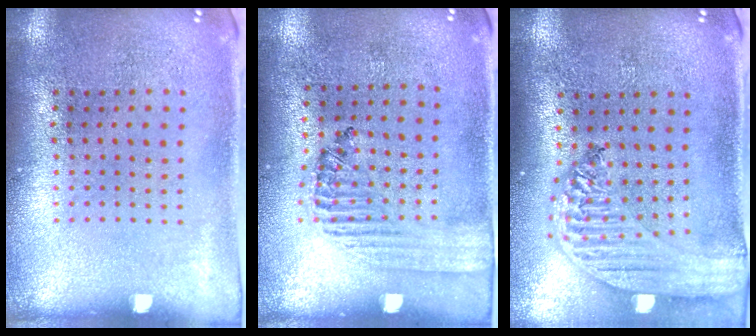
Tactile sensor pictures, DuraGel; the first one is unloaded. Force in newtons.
{"total": 1.4, "press": 1.2, "slide": 0.7}
{"total": 2.8, "press": 2.2, "slide": 1.6}